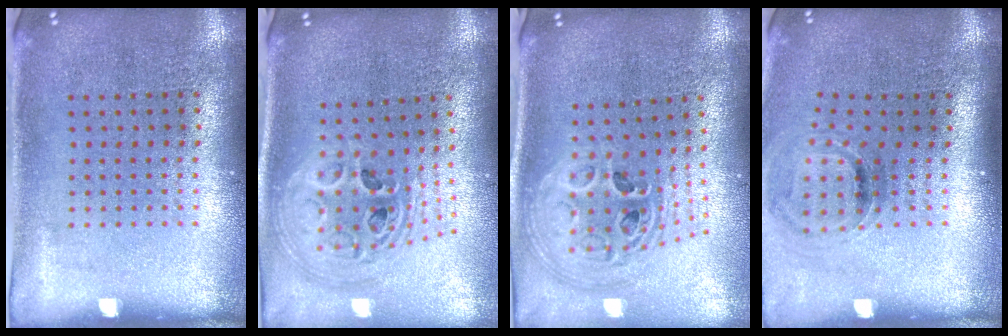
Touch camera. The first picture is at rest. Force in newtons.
{"total": 2.5, "press": 1.9, "slide": 1.6}
{"total": 2.6, "press": 1.9, "slide": 1.8}
{"total": 1.0, "press": 0.9, "slide": 0.4}